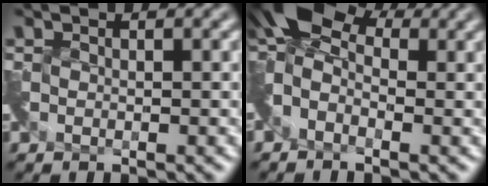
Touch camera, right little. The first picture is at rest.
{"total": 4.6, "force": [0.3, 3.3, 3.2], "torque": [-0.064, 0.020, -0.010]}